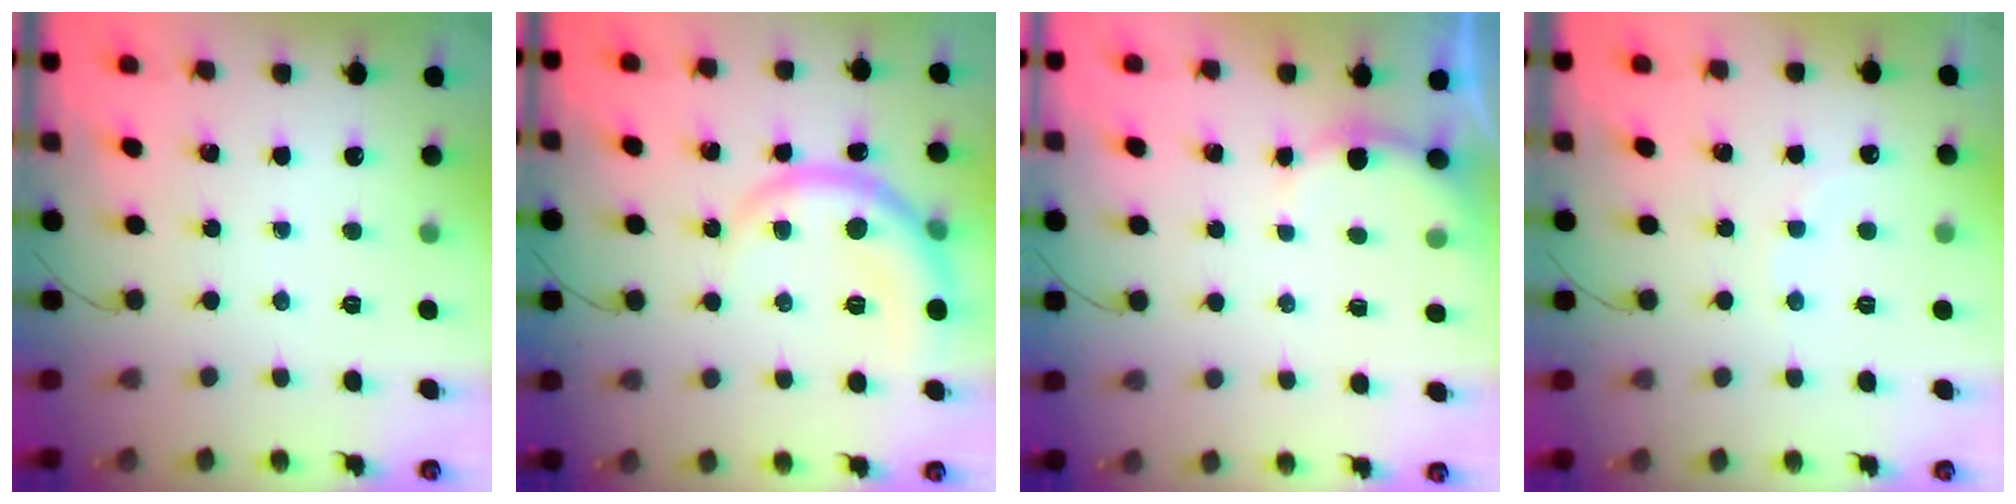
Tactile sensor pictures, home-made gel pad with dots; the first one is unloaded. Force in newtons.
{"total": 10.2, "press": 10.1, "slide": 0.9}
{"total": 2.7, "press": 2.5, "slide": 0.8}
{"total": 5.6, "press": 5.6, "slide": 1.0}